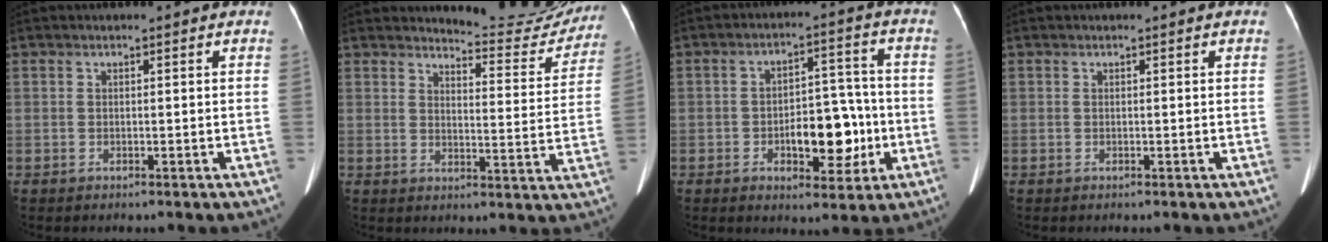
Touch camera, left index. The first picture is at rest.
{"total": 11.5, "force": [11.3, 1.6, 1.1], "torque": [0.000, -0.069, 0.122]}
{"total": 8.9, "force": [-3.0, 4.4, 7.1], "torque": [-0.098, 0.002, -0.042]}
{"total": 0.0}